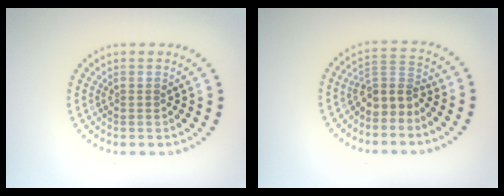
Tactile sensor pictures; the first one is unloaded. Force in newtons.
{"total": 3.1, "press": 2.5, "slide": 1.9}